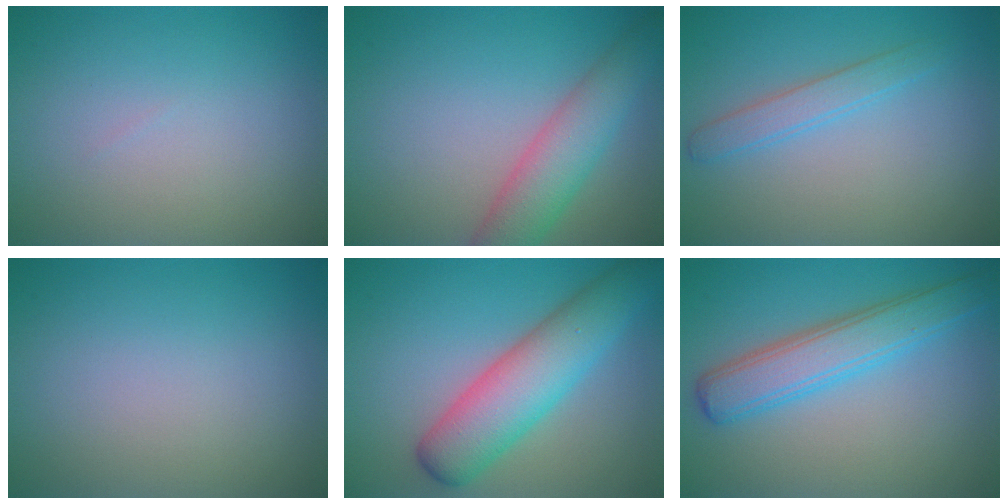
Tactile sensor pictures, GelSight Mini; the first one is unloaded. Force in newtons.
{"total": 4.9, "press": 4.9, "slide": 0.2}
{"total": 2.0, "press": 2.0, "slide": 0.0}
{"total": 0.0}
{"total": 7.1, "press": 7.1, "slide": 0.2}
{"total": 4.8, "press": 4.8, "slide": 0.3}